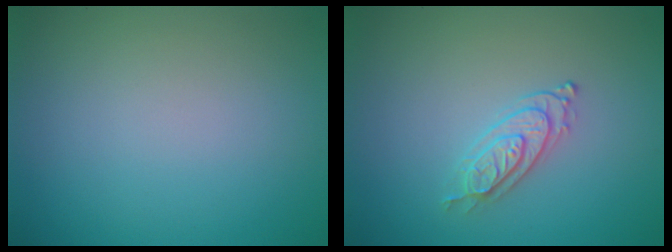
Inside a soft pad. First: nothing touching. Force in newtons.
{"total": 2.2, "press": 2.0, "slide": 0.7}